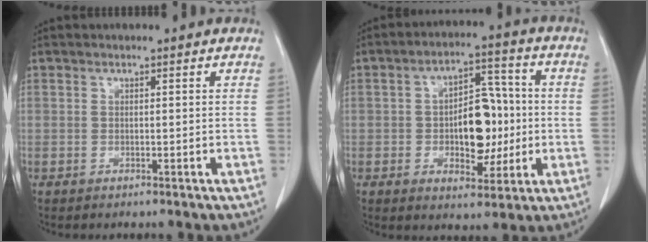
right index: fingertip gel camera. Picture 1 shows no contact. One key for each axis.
{"total": 10.2, "fx": -0.9, "fy": 5.3, "fz": 8.6, "tx": -0.132, "ty": 0.024, "tz": -0.008}